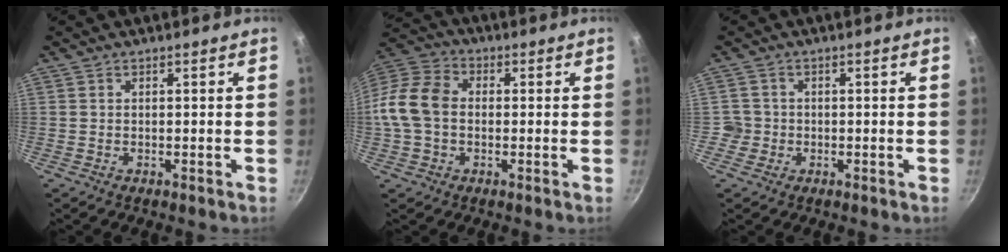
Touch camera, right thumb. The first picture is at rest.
{"total": 11.6, "force": [-0.4, 8.6, 7.8], "torque": [-0.135, 0.028, -0.026]}
{"total": 2.7, "force": [-0.7, 2.6, 0.2], "torque": [0.015, 0.015, -0.012]}